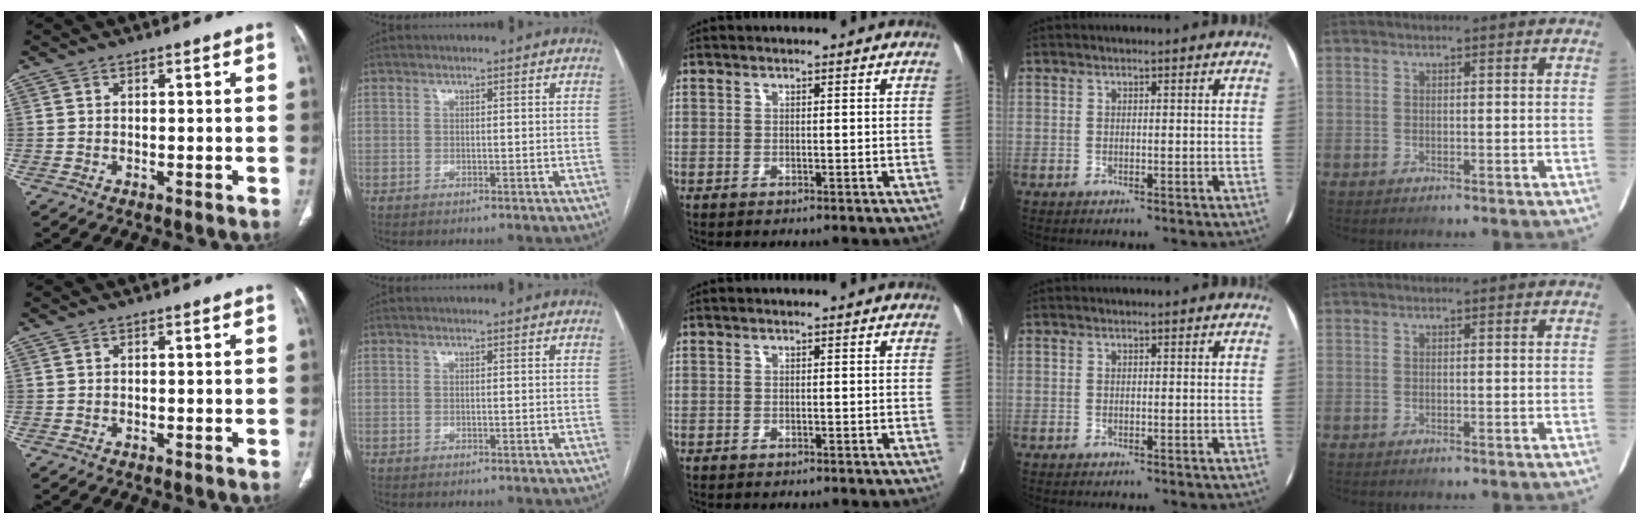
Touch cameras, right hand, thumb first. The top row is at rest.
{}